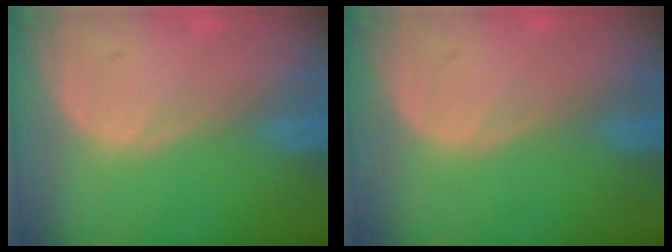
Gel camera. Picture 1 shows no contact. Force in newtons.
{"total": 0.0}